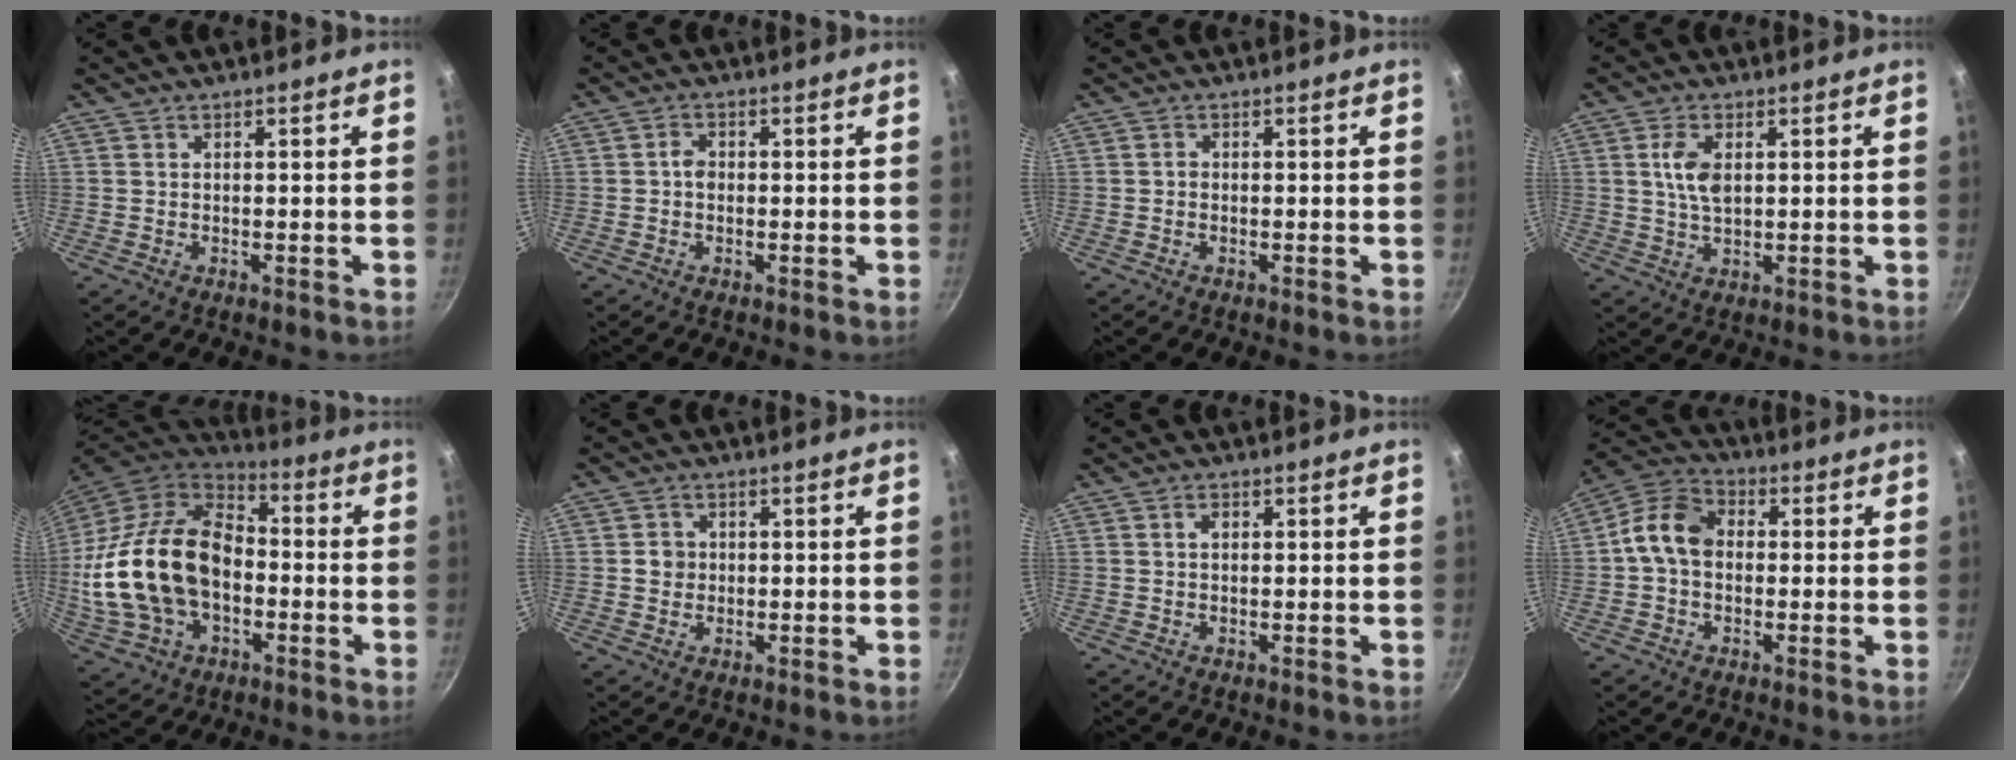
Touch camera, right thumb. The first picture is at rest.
{"total": 2.0, "force": [-0.1, 1.6, 1.2], "torque": [-0.016, 0.008, -0.005]}
{"total": 0.7, "force": [-0.2, 0.6, 0.3], "torque": [-0.003, 0.003, -0.005]}
{"total": 5.7, "force": [1.3, 3.1, 4.6], "torque": [-0.084, -0.002, 0.025]}
{"total": 25.9, "force": [-2.8, 17.2, 19.1], "torque": [-0.358, 0.039, -0.044]}
{"total": 2.7, "force": [0.1, 2.6, 0.9], "torque": [0.000, 0.007, -0.001]}
{"total": 1.6, "force": [0.4, 1.2, 1.0], "torque": [-0.013, 0.004, 0.004]}
{"total": 9.7, "force": [0.3, 7.4, 6.3], "torque": [-0.092, 0.026, -0.017]}